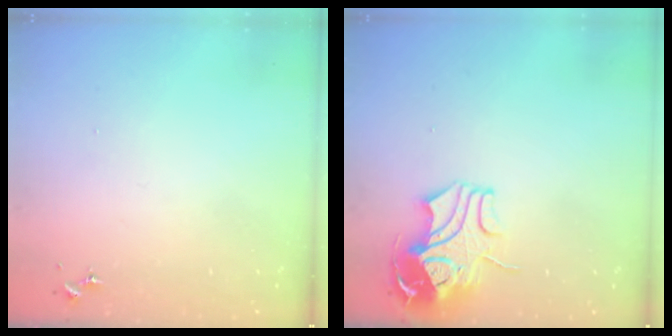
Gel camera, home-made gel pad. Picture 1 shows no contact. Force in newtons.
{"total": 13.3, "press": 13.2, "slide": 1.7}